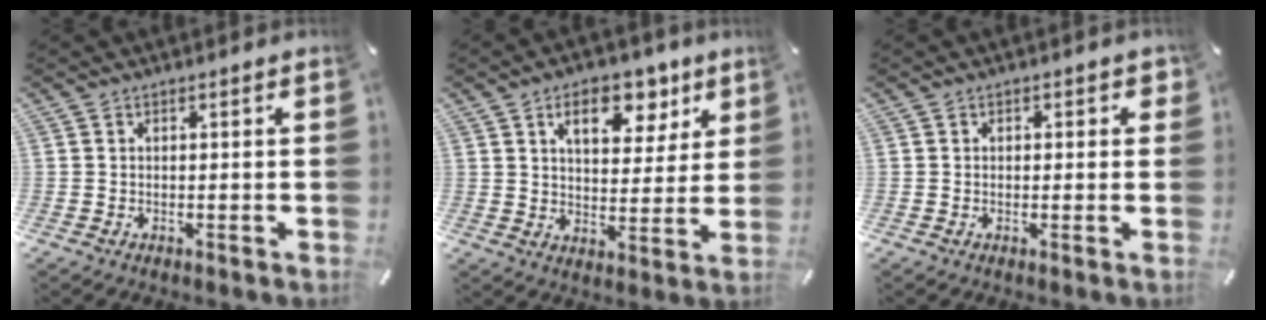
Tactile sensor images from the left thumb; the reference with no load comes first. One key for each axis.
{"total": 11.0, "fx": 6.4, "fy": 6.6, "fz": 6.0, "tx": -0.074, "ty": -0.023, "tz": 0.104}
{"total": 1.2, "fx": 0.0, "fy": 1.1, "fz": 0.4, "tx": 0.009, "ty": 0.001, "tz": -0.006}